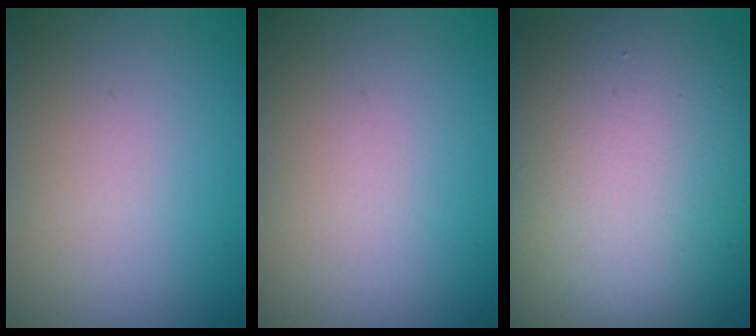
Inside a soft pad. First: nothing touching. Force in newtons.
{"total": 0.0}
{"total": 15.6, "press": 15.6, "slide": 0.9}